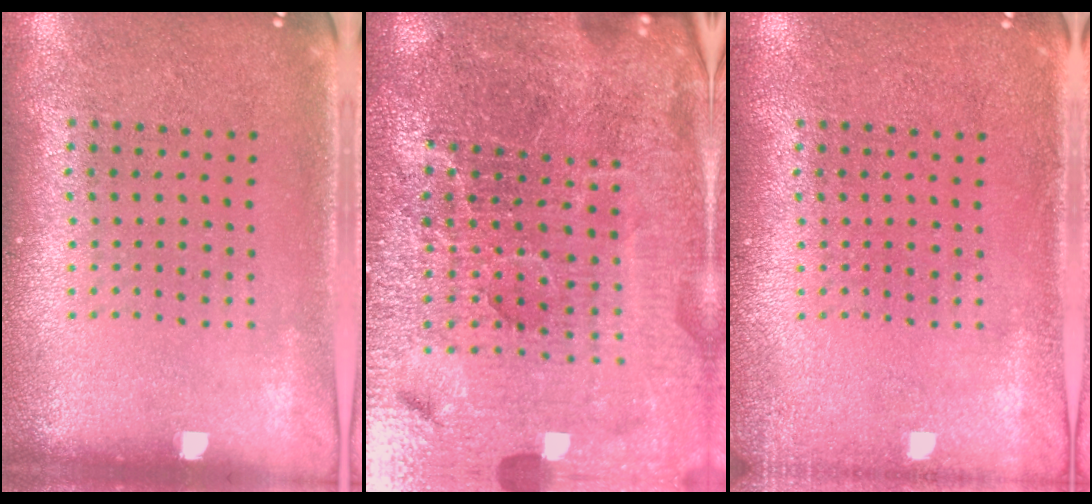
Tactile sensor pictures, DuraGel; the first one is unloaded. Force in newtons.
{"total": 6.6, "press": 5.8, "slide": 3.2}
{"total": 1.1, "press": 1.1, "slide": 0.3}